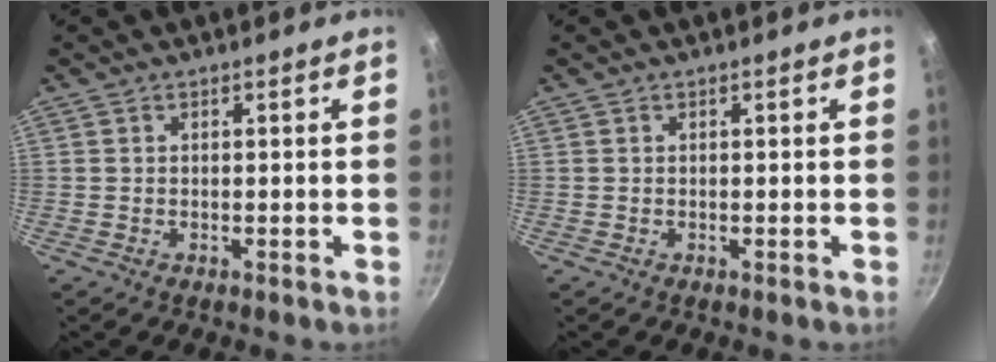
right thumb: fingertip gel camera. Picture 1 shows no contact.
{"total": 0.0}